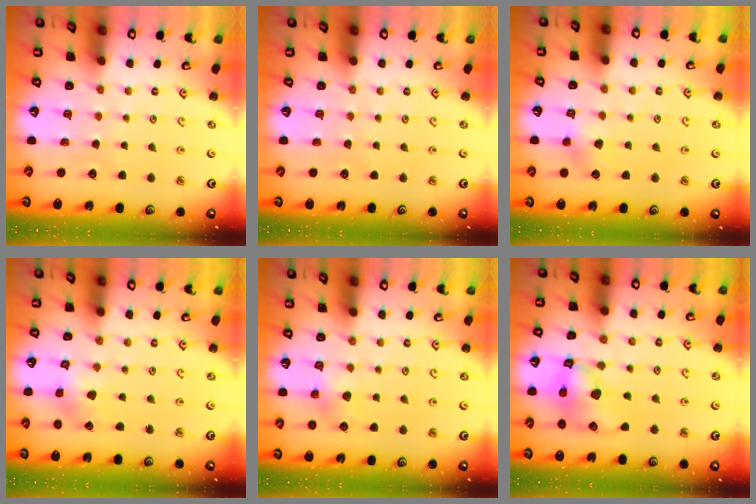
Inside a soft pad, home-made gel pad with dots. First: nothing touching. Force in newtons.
{"total": 0.0}
{"total": 4.6, "press": 4.6, "slide": 0.5}
{"total": 2.6, "press": 2.5, "slide": 0.3}
{"total": 5.4, "press": 5.3, "slide": 0.6}
{"total": 13.9, "press": 13.8, "slide": 1.9}